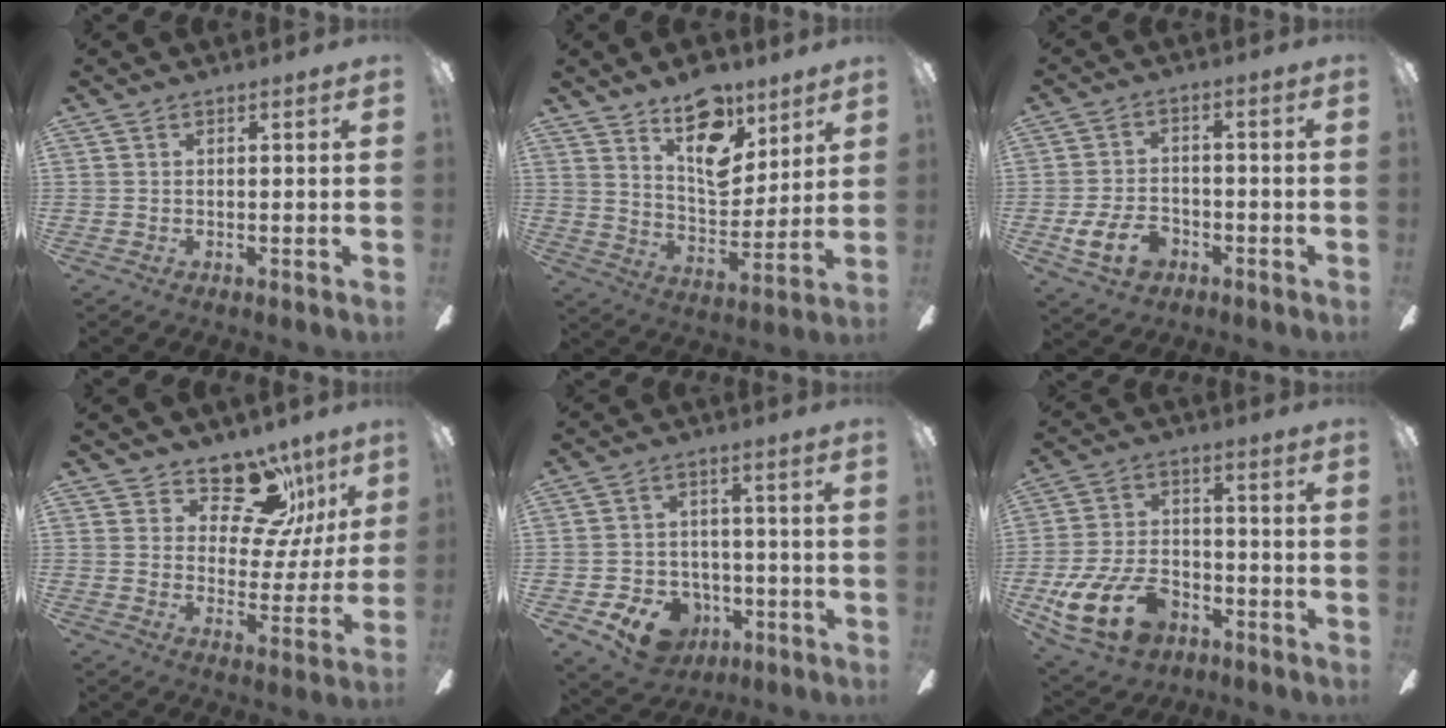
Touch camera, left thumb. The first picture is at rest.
{"total": 17.0, "force": [11.3, 8.2, 9.6], "torque": [-0.142, -0.068, 0.199]}
{"total": 10.0, "force": [-4.3, 6.7, 6.1], "torque": [-0.119, 0.022, -0.076]}
{"total": 15.1, "force": [9.5, 8.6, 8.0], "torque": [-0.127, -0.047, 0.171]}
{"total": 10.5, "force": [-5.7, 7.7, 4.4], "torque": [-0.070, 0.044, -0.096]}
{"total": 18.0, "force": [-9.0, 10.5, 11.5], "torque": [-0.239, 0.052, -0.154]}